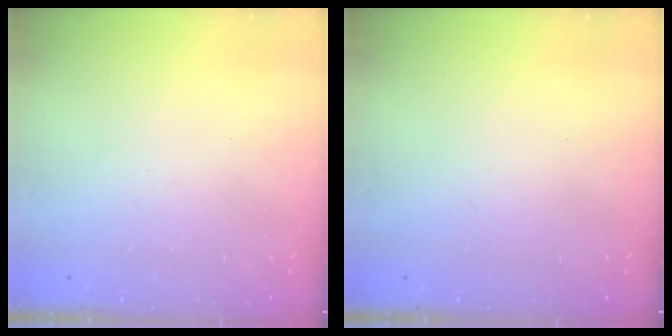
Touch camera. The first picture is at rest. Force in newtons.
{"total": 0.0}